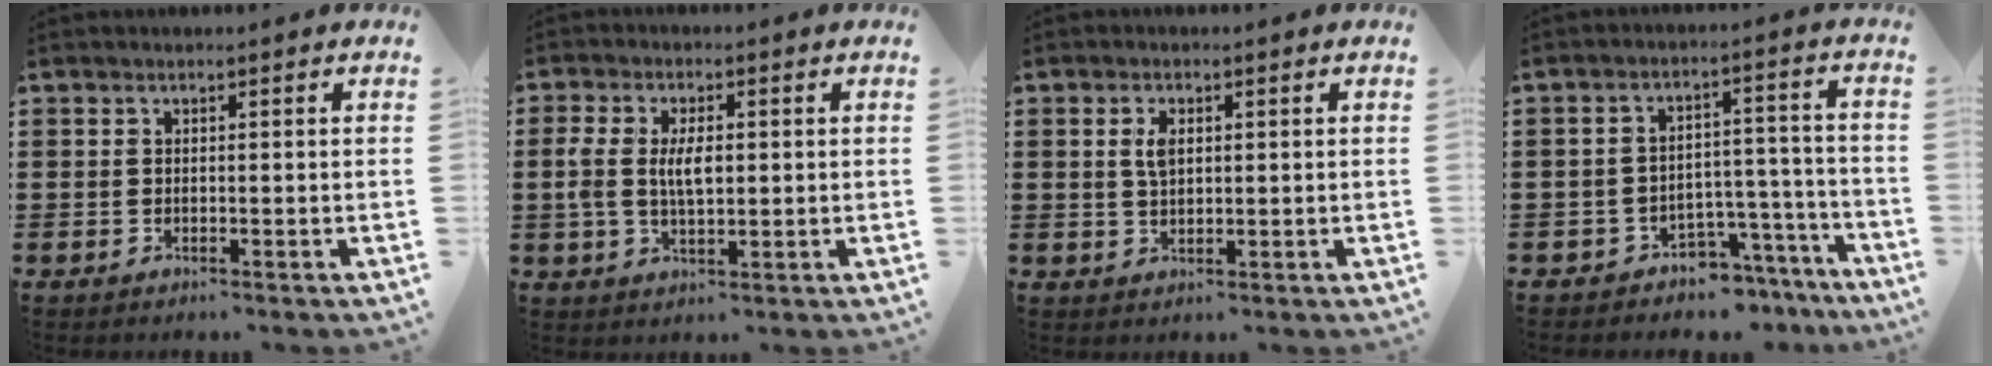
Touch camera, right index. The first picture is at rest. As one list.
[{"total": 5.5, "force": [0.4, 2.5, 4.9], "torque": [-0.112, 0.004, 0.000]}, {"total": 3.0, "force": [0.8, 1.5, 2.5], "torque": [-0.054, 0.009, 0.012]}, {"total": 4.9, "force": [-4.5, 1.5, 0.8], "torque": [-0.021, 0.016, -0.091]}]